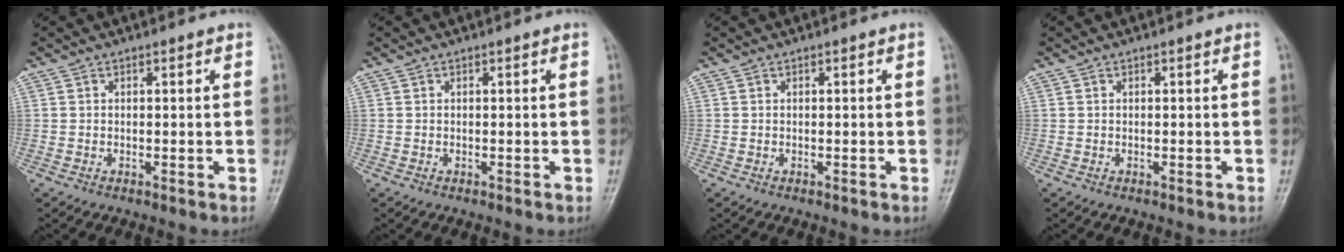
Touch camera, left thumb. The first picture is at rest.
{"total": 0.0}
{"total": 0.0}
{"total": 0.0}